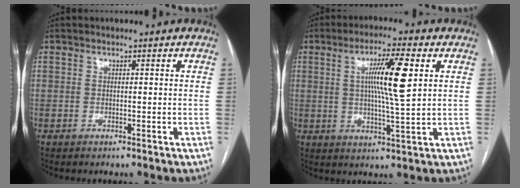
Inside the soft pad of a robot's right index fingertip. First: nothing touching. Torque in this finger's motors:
{"motor_torque": [0.61, -0.09, 0.32, 0.13]}